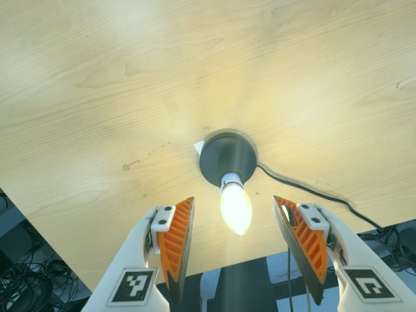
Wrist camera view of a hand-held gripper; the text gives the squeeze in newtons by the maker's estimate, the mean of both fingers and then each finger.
{"total": 0.0}